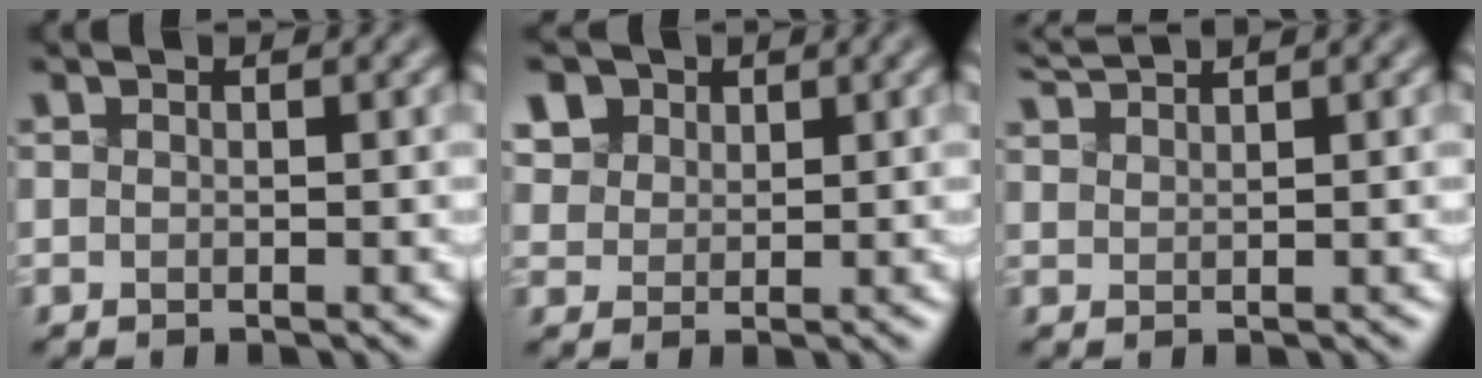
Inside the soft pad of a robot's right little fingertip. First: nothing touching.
{"total": 10.5, "force": [5.7, 7.5, 4.5], "torque": [-0.127, 0.033, 0.095]}
{"total": 1.7, "force": [1.7, -0.3, 0.2], "torque": [-0.011, 0.012, 0.045]}